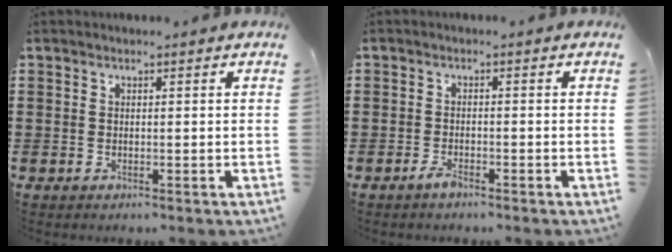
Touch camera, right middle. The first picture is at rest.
{"total": 1.8, "force": [-1.5, 0.5, 0.8], "torque": [-0.025, -0.004, -0.031]}